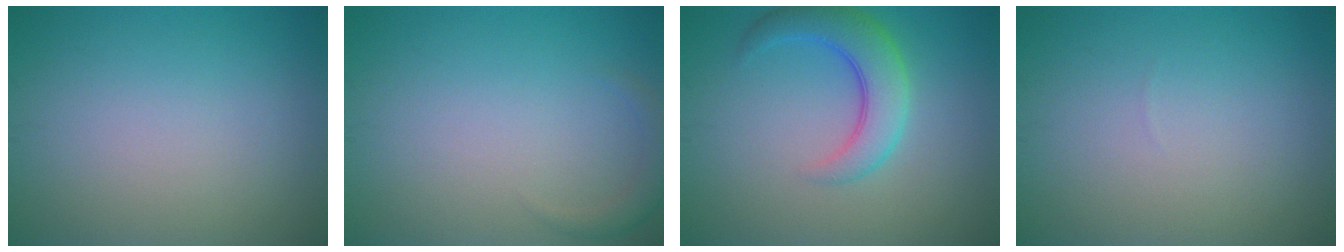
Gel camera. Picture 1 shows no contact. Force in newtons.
{"total": 1.4, "press": 1.4, "slide": 0.1}
{"total": 4.8, "press": 4.8, "slide": 0.2}
{"total": 0.0}